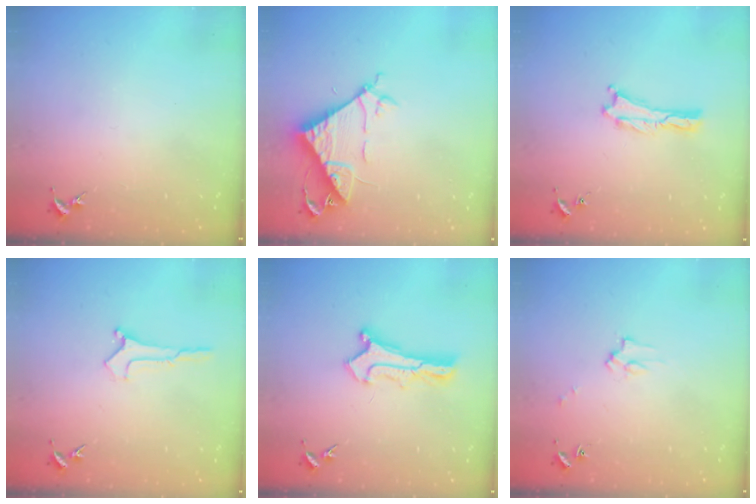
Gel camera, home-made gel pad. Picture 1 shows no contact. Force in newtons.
{"total": 8.4, "press": 8.3, "slide": 0.7}
{"total": 0.0}
{"total": 0.0}
{"total": 1.1, "press": 1.1, "slide": 0.1}
{"total": 2.2, "press": 2.2, "slide": 0.2}